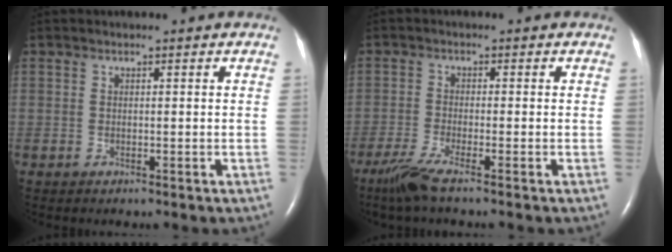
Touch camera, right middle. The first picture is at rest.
{"total": 4.7, "force": [-3.5, -0.2, 3.2], "torque": [-0.074, -0.017, -0.072]}